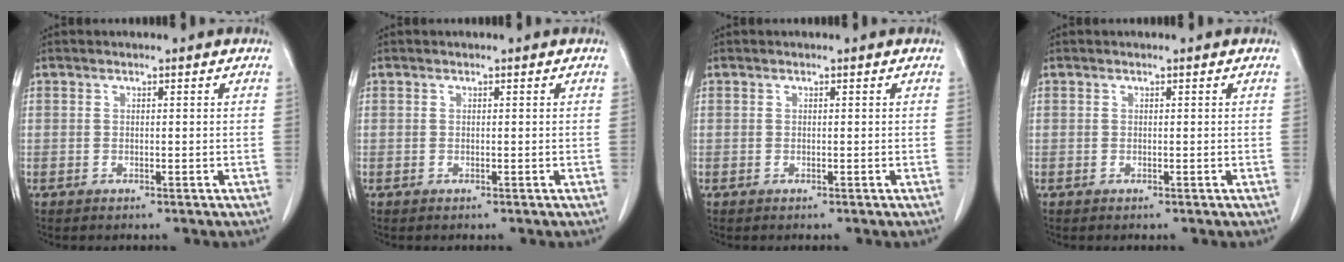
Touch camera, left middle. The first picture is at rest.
{"total": 0.0}
{"total": 0.0}
{"total": 0.0}